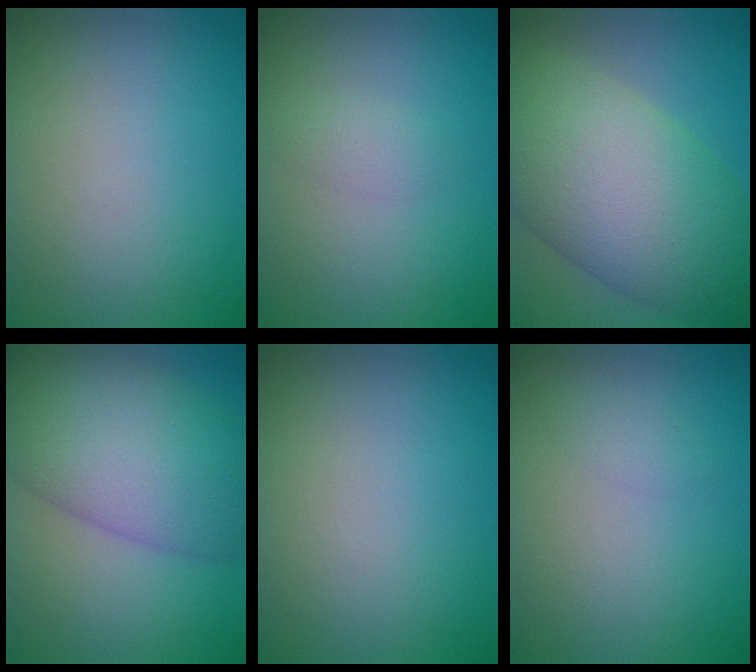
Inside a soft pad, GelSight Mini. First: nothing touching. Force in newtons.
{"total": 1.3, "press": 1.3, "slide": 0.0}
{"total": 13.3, "press": 13.3, "slide": 0.7}
{"total": 10.3, "press": 10.3, "slide": 0.3}
{"total": 0.0}
{"total": 0.9, "press": 0.9, "slide": 0.1}